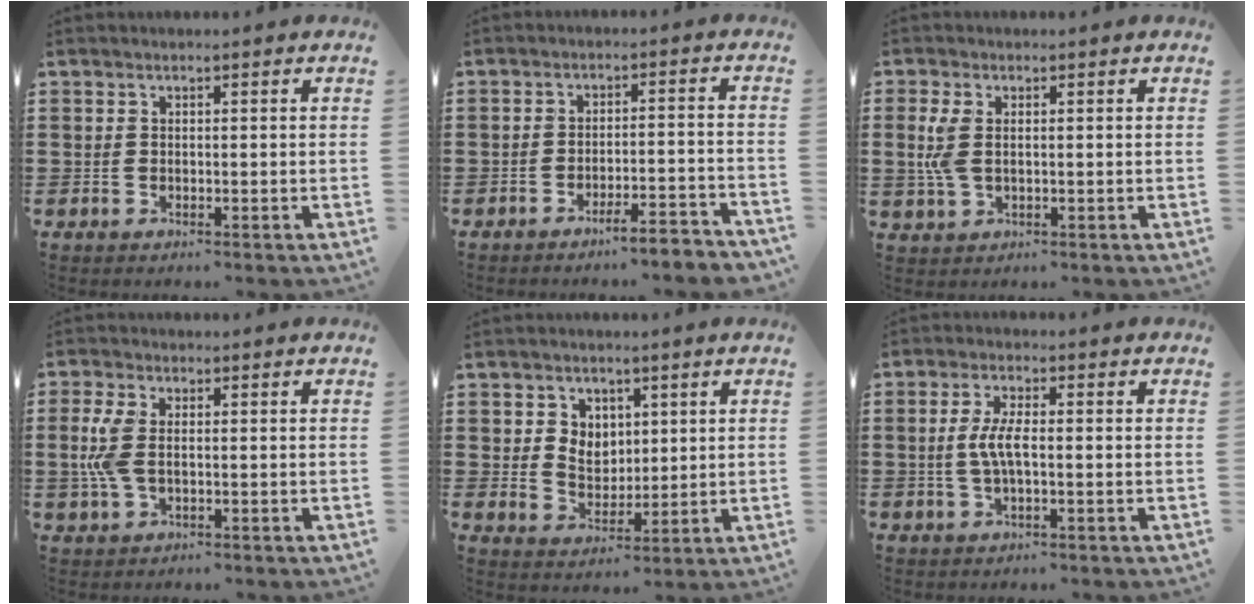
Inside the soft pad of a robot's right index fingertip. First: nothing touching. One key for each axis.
{"total": 4.1, "fx": -3.7, "fy": -0.3, "fz": 1.7, "tx": -0.029, "ty": -0.009, "tz": -0.073}
{"total": 4.7, "fx": 0.3, "fy": 2.6, "fz": 3.9, "tx": -0.107, "ty": -0.002, "tz": -0.003}
{"total": 5.6, "fx": 0.0, "fy": 2.9, "fz": 4.8, "tx": -0.128, "ty": -0.004, "tz": -0.009}
{"total": 5.2, "fx": 1.9, "fy": 4.7, "fz": 1.0, "tx": -0.037, "ty": 0.010, "tz": 0.032}
{"total": 4.4, "fx": -0.3, "fy": 1.3, "fz": 4.2, "tx": -0.098, "ty": -0.005, "tz": -0.015}